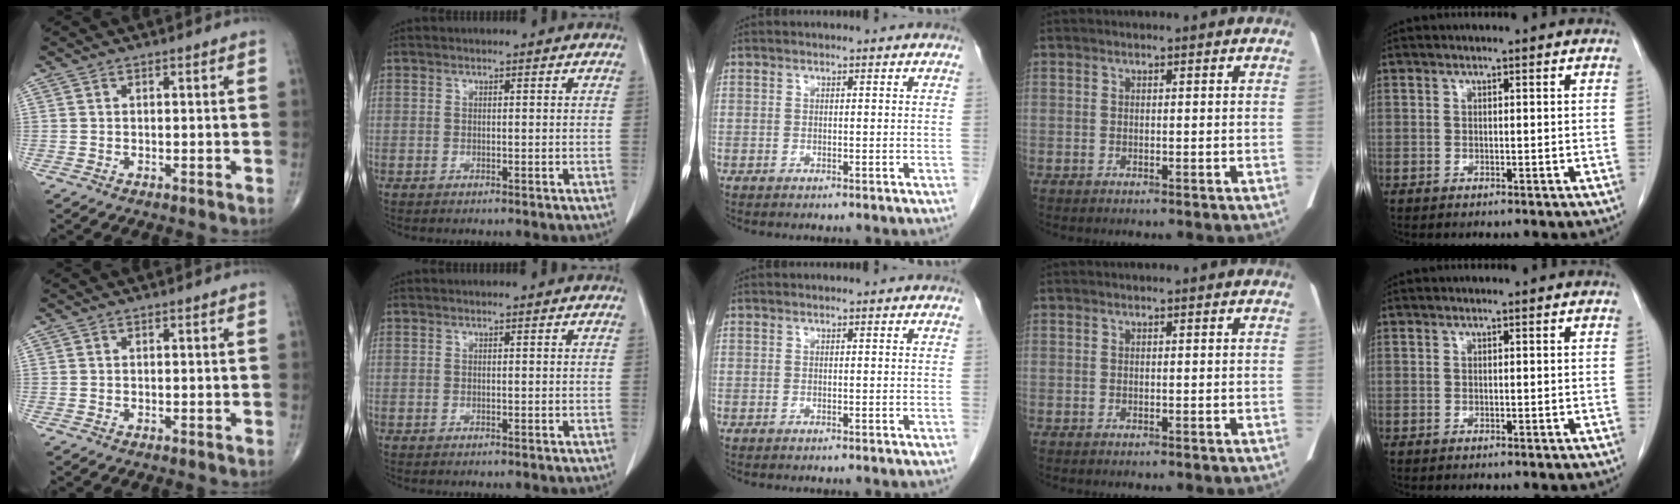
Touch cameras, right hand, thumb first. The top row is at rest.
{}